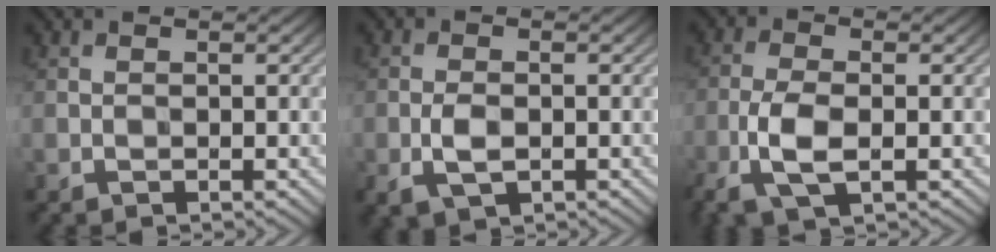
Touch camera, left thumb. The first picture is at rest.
{"total": 3.5, "force": [-1.0, 2.0, 2.7], "torque": [-0.061, -0.007, -0.020]}
{"total": 6.3, "force": [-2.3, 2.7, 5.2], "torque": [-0.124, -0.005, -0.052]}